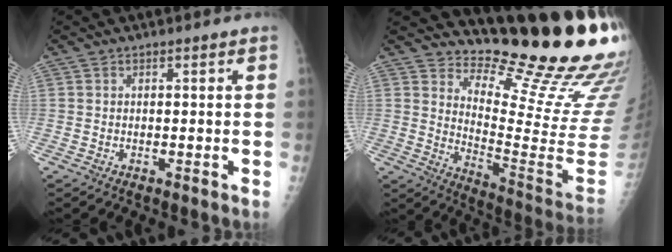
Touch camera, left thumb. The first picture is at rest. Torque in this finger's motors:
{"motor_torque": [0.74, 0.27, 0.36, -2.34, 0.01]}